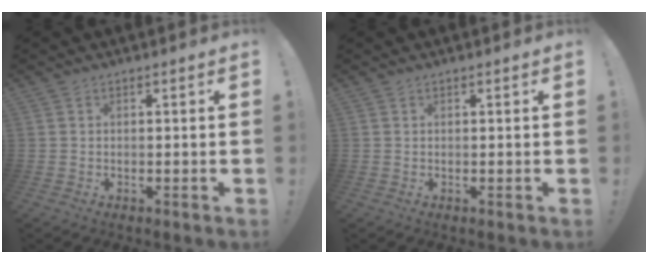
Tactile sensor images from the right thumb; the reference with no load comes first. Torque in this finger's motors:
{"motor_torque": [-0.15, 0.07, 0.04, -0.13, 0.07]}